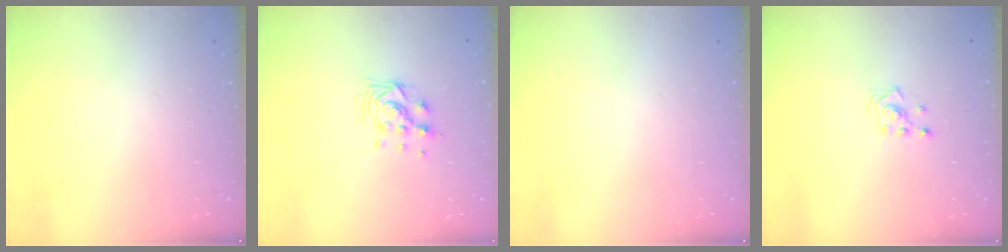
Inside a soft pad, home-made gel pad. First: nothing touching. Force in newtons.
{"total": 9.3, "press": 9.3, "slide": 0.9}
{"total": 0.0}
{"total": 2.6, "press": 2.6, "slide": 0.3}